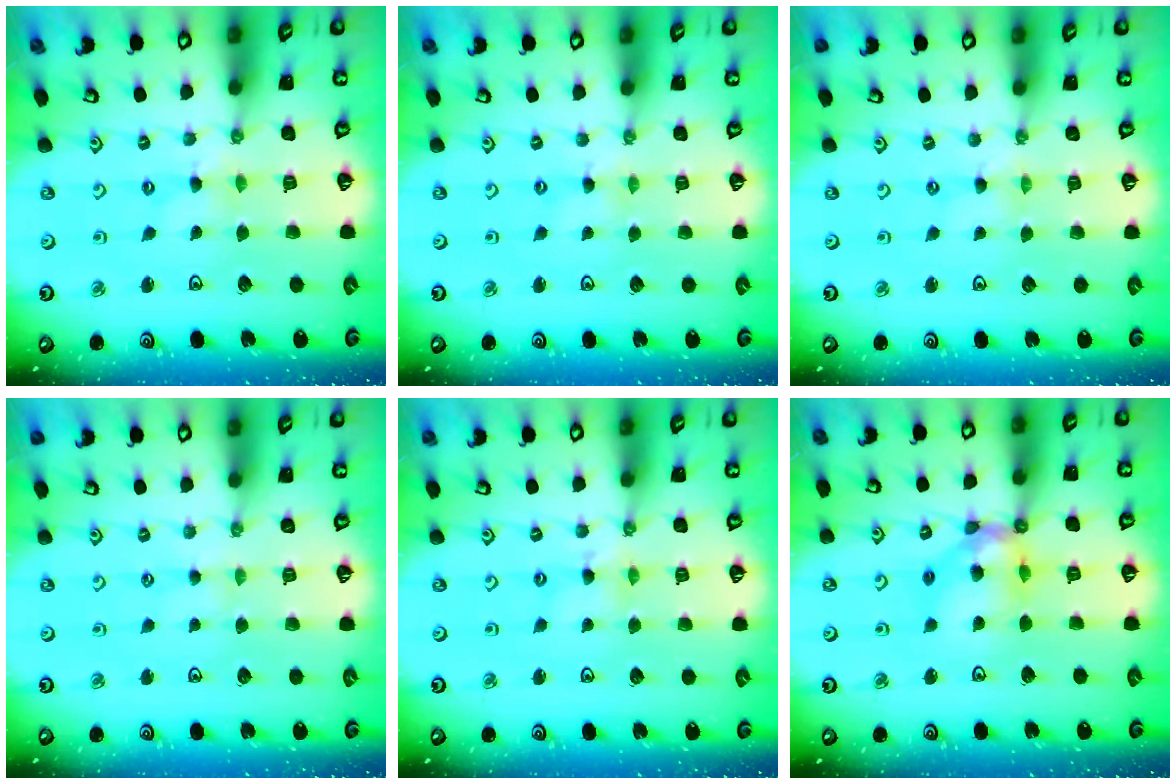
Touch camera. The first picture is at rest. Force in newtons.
{"total": 0.0}
{"total": 0.0}
{"total": 1.2, "press": 1.2, "slide": 0.4}
{"total": 2.4, "press": 2.4, "slide": 0.3}
{"total": 12.4, "press": 12.3, "slide": 1.5}